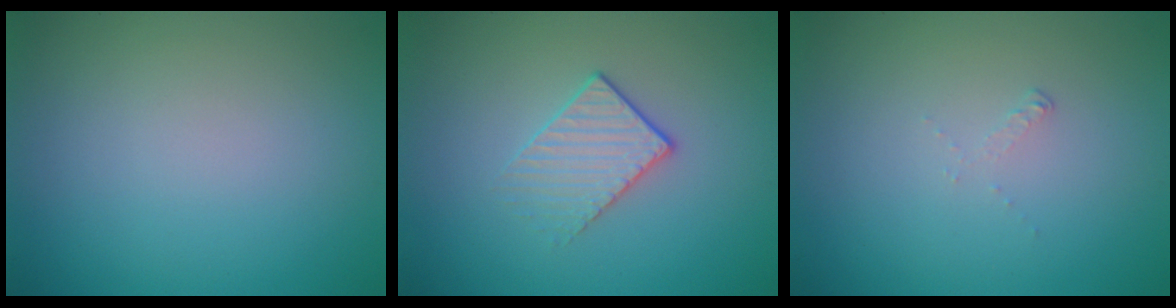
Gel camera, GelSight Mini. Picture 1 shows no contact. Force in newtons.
{"total": 1.8, "press": 1.4, "slide": 1.1}
{"total": 0.6, "press": 0.2, "slide": 0.6}